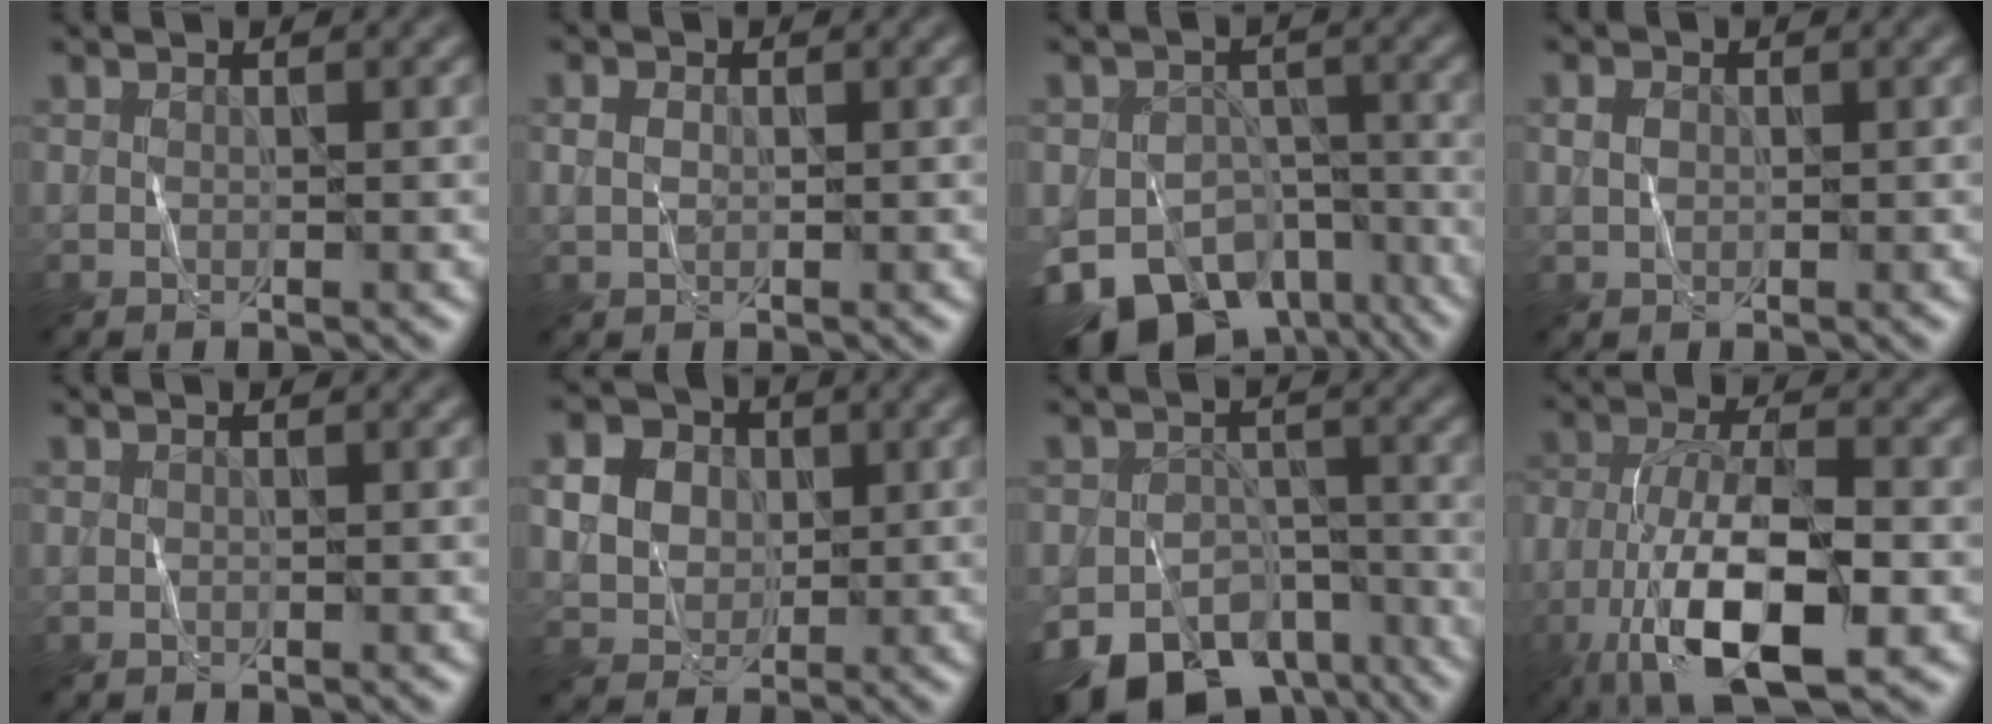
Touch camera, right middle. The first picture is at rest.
{"total": 1.3, "force": [0.2, 1.0, 0.8], "torque": [-0.018, 0.003, 0.004]}
{"total": 11.7, "force": [-6.5, 7.5, 6.2], "torque": [-0.099, -0.020, -0.102]}
{"total": 1.3, "force": [0.3, 1.1, 0.7], "torque": [-0.014, 0.004, 0.004]}
{"total": 0.0}
{"total": 7.1, "force": [1.9, 6.0, 3.3], "torque": [-0.071, 0.028, 0.033]}
{"total": 12.9, "force": [-8.9, 7.3, 5.8], "torque": [-0.091, -0.022, -0.133]}
{"total": 12.0, "force": [-5.2, 4.7, 9.7], "torque": [-0.189, -0.010, -0.094]}